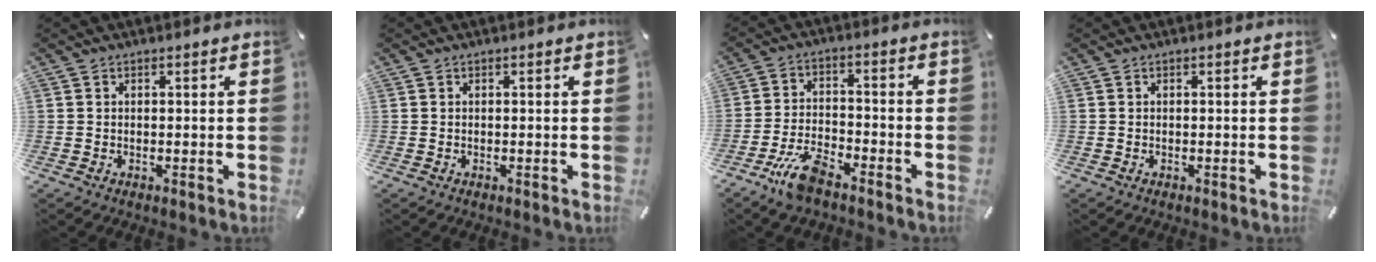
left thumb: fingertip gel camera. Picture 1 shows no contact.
{"total": 0.0}
{"total": 8.3, "force": [-6.1, 2.9, 5.0], "torque": [-0.111, 0.020, -0.116]}
{"total": 0.0}